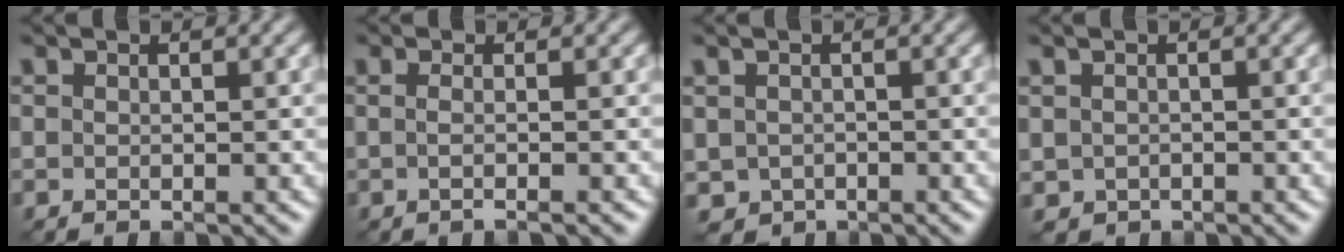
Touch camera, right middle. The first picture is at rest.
{"total": 1.6, "force": [-0.3, 0.2, 1.6], "torque": [-0.029, -0.002, -0.010]}
{"total": 1.7, "force": [-0.7, 1.4, 0.7], "torque": [-0.021, -0.005, -0.014]}
{"total": 1.0, "force": [-0.3, 0.9, 0.4], "torque": [-0.011, -0.004, -0.004]}